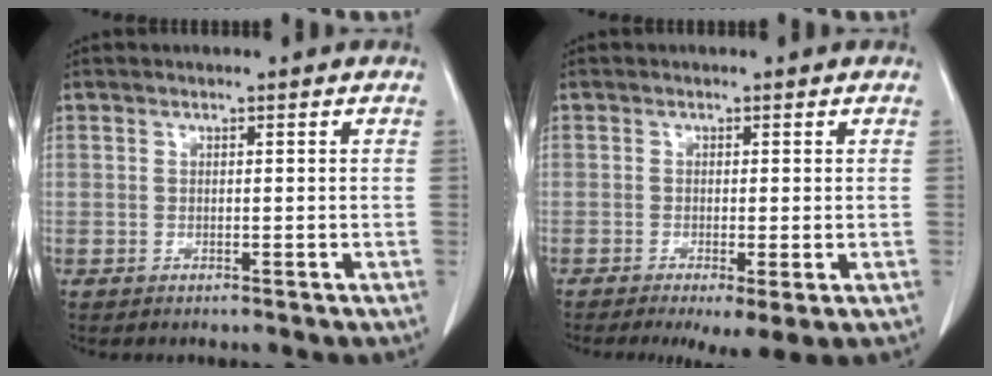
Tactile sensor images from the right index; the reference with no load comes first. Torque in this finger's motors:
{"motor_torque": [0.89, -0.84, 0.31, 0.09]}